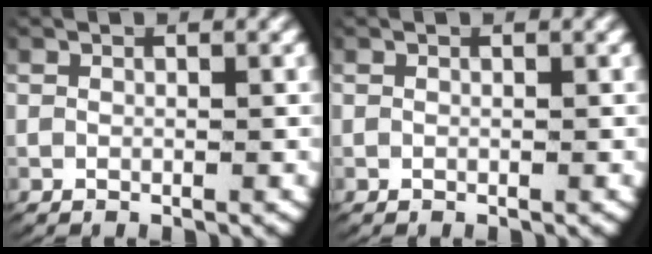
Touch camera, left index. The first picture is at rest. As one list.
[{"total": 0.0}]